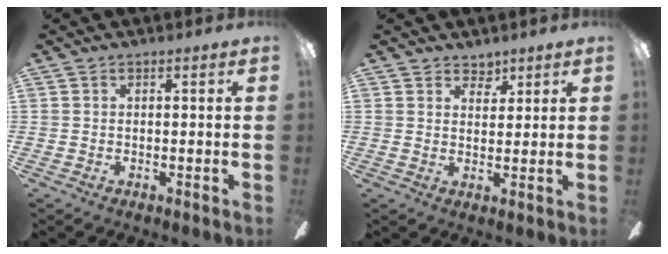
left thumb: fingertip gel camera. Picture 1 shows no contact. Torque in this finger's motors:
{"motor_torque": [-0.11, -0.11, -0.52, 0.24, 0.07]}